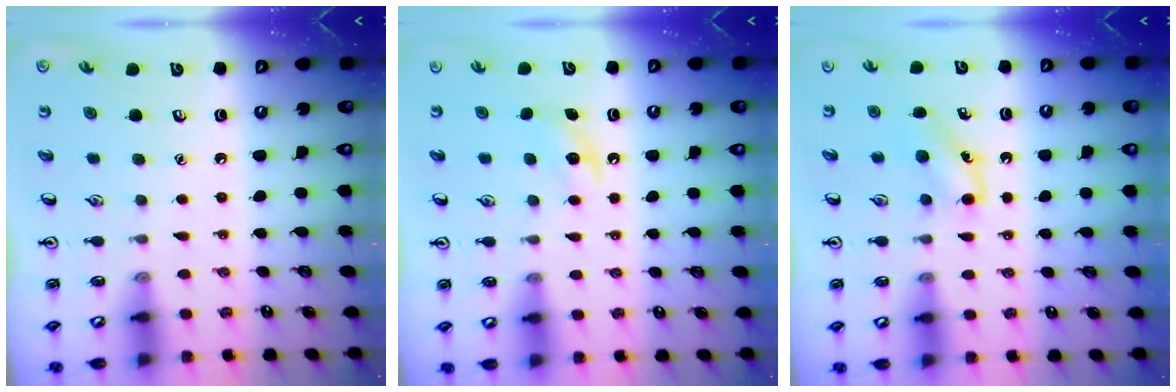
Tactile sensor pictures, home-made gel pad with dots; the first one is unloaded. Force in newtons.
{"total": 3.7, "press": 3.5, "slide": 1.2}
{"total": 5.1, "press": 4.8, "slide": 1.6}